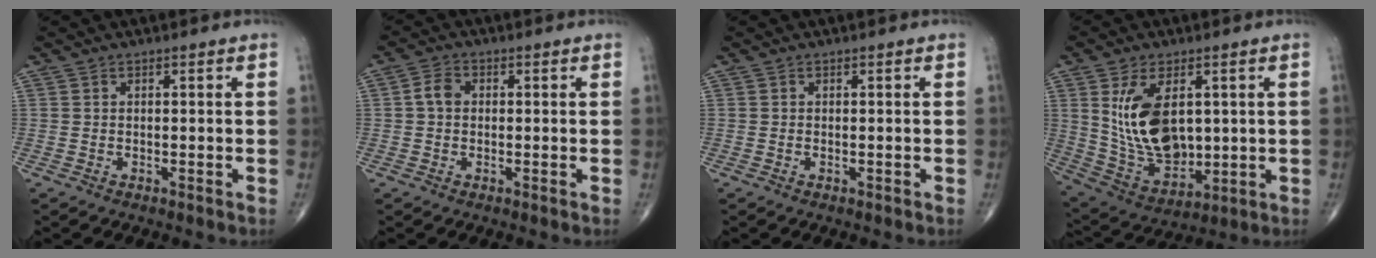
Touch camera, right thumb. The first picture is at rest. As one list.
[{"total": 3.1, "force": [0.1, 2.4, 1.9], "torque": [-0.034, 0.010, -0.003]}, {"total": 0.0}, {"total": 15.4, "force": [2.8, 9.0, 12.1], "torque": [-0.201, -0.016, 0.075]}]